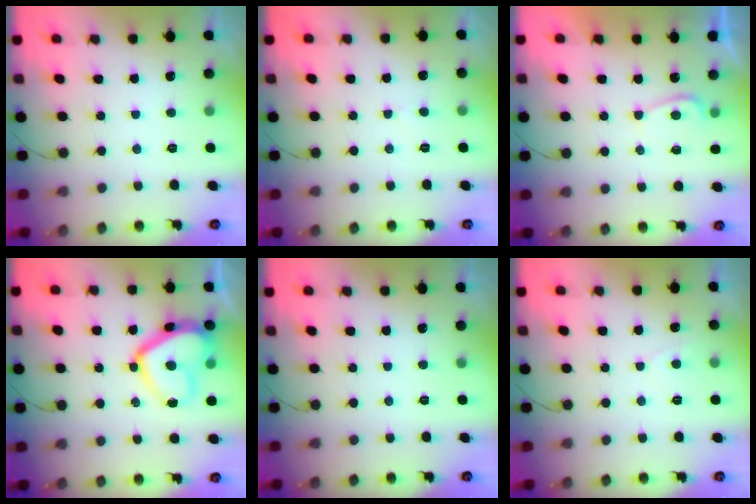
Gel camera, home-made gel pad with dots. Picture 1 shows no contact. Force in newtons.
{"total": 2.1, "press": 2.1, "slide": 0.2}
{"total": 3.3, "press": 3.2, "slide": 0.5}
{"total": 14.4, "press": 14.3, "slide": 1.4}
{"total": 0.0}
{"total": 2.1, "press": 2.1, "slide": 0.3}